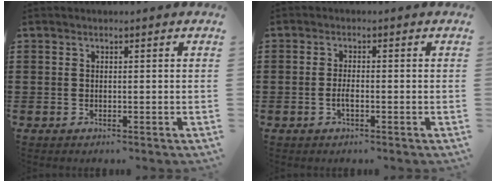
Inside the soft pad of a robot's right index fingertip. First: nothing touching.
{"total": 1.9, "force": [-0.5, 0.4, 1.8], "torque": [-0.036, -0.003, -0.008]}